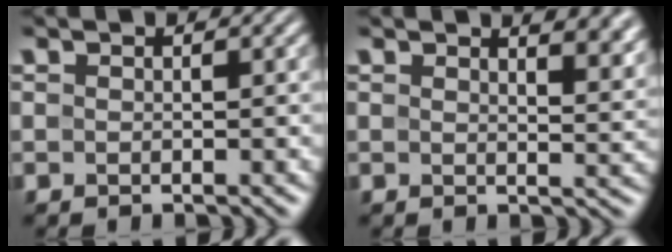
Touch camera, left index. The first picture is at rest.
{"total": 5.9, "force": [3.9, 2.4, 3.6], "torque": [-0.018, 0.013, 0.043]}